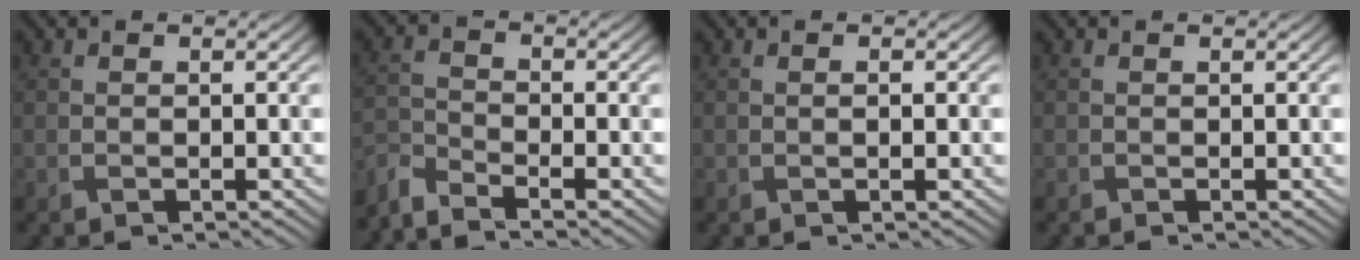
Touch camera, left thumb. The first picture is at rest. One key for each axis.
{"total": 4.1, "fx": -3.9, "fy": 0.5, "fz": 1.2, "tx": -0.038, "ty": -0.013, "tz": -0.090}
{"total": 0.9, "fx": 0.0, "fy": 0.2, "fz": 0.9, "tx": -0.018, "ty": 0.001, "tz": 0.001}
{"total": 0.0}